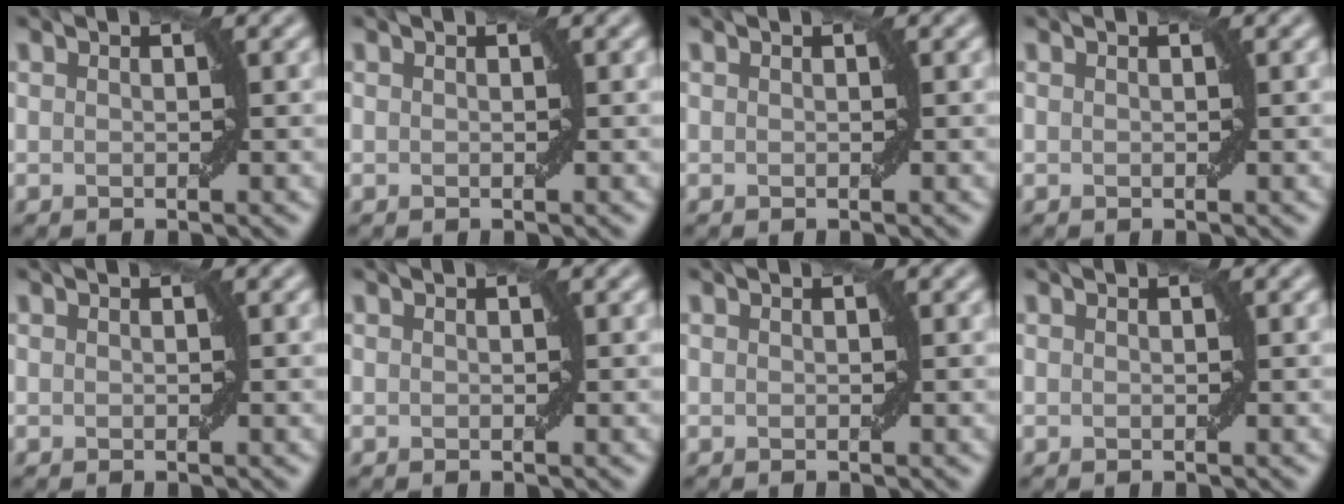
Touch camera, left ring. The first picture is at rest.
{"total": 0.0}
{"total": 0.0}
{"total": 0.0}
{"total": 0.0}
{"total": 0.0}
{"total": 0.0}
{"total": 0.0}